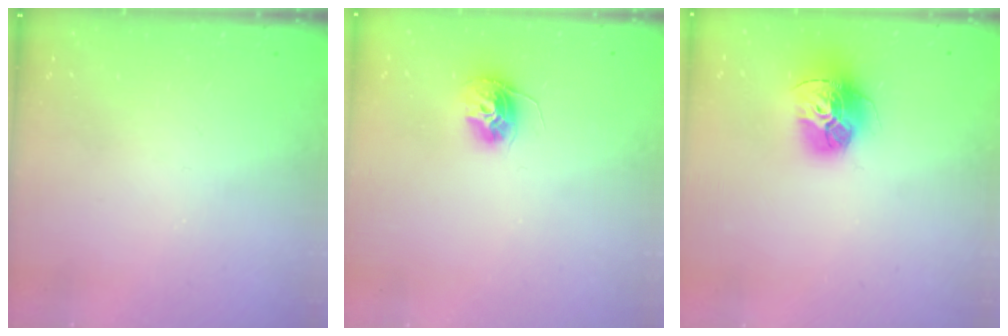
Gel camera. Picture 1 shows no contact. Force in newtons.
{"total": 11.4, "press": 11.4, "slide": 1.0}
{"total": 15.5, "press": 15.4, "slide": 1.7}